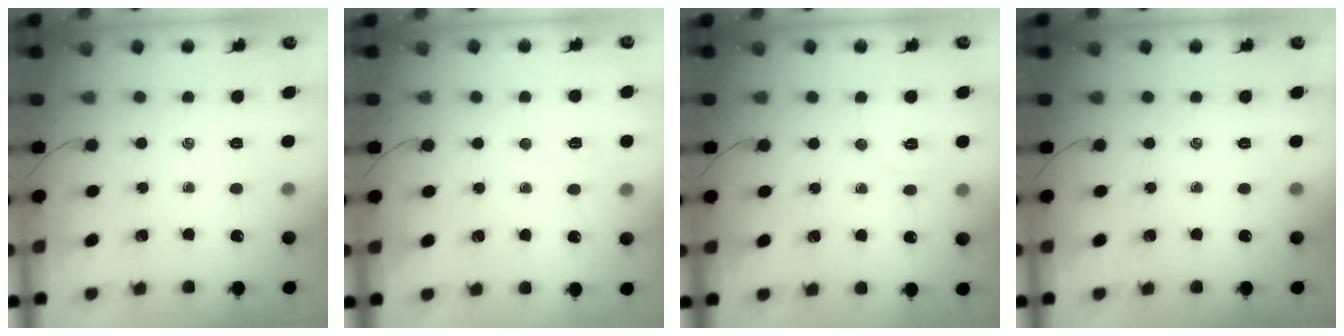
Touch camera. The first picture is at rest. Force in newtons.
{"total": 5.0, "press": 4.8, "slide": 1.4}
{"total": 5.4, "press": 5.3, "slide": 1.0}
{"total": 0.0}